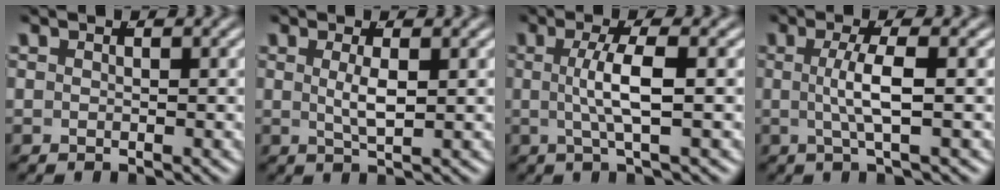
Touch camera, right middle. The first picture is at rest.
{"total": 2.0, "force": [0.3, -0.3, 1.9], "torque": [-0.037, -0.012, 0.014]}
{"total": 3.5, "force": [0.0, -0.2, 3.5], "torque": [-0.063, -0.001, 0.004]}
{"total": 3.1, "force": [-0.1, -0.4, 3.1], "torque": [-0.057, -0.002, 0.002]}